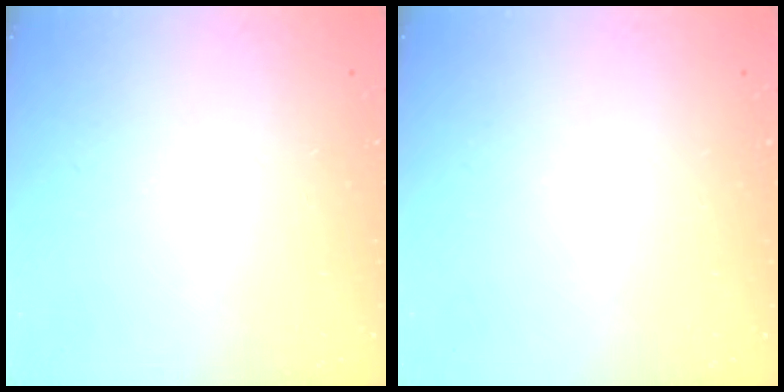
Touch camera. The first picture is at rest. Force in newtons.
{"total": 0.0}